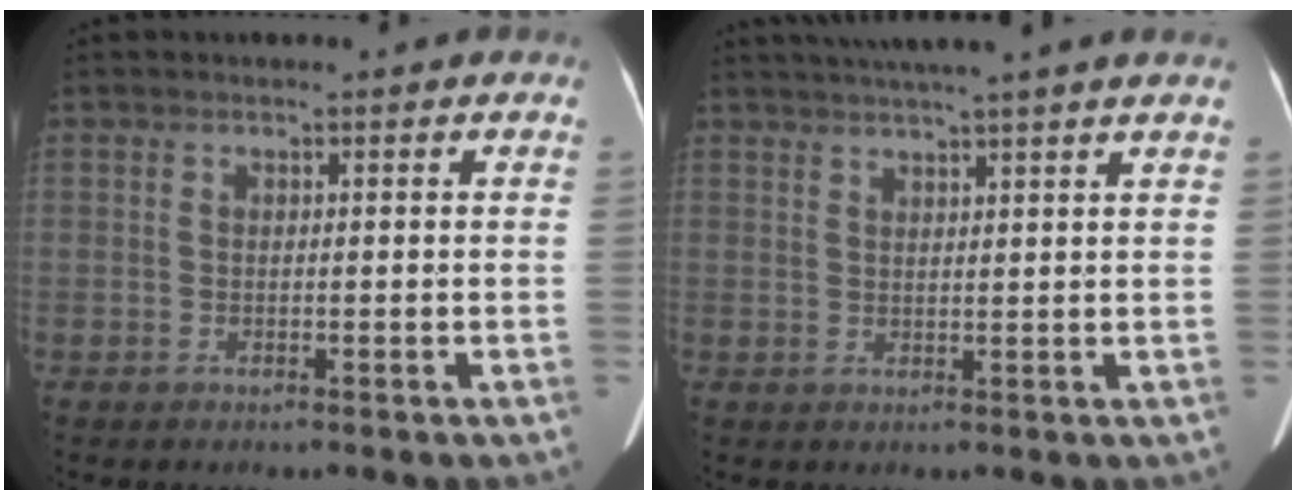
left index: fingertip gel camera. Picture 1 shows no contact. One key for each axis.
{"total": 10.1, "fx": 8.6, "fy": -1.3, "fz": 5.2, "tx": -0.083, "ty": 0.026, "tz": 0.108}